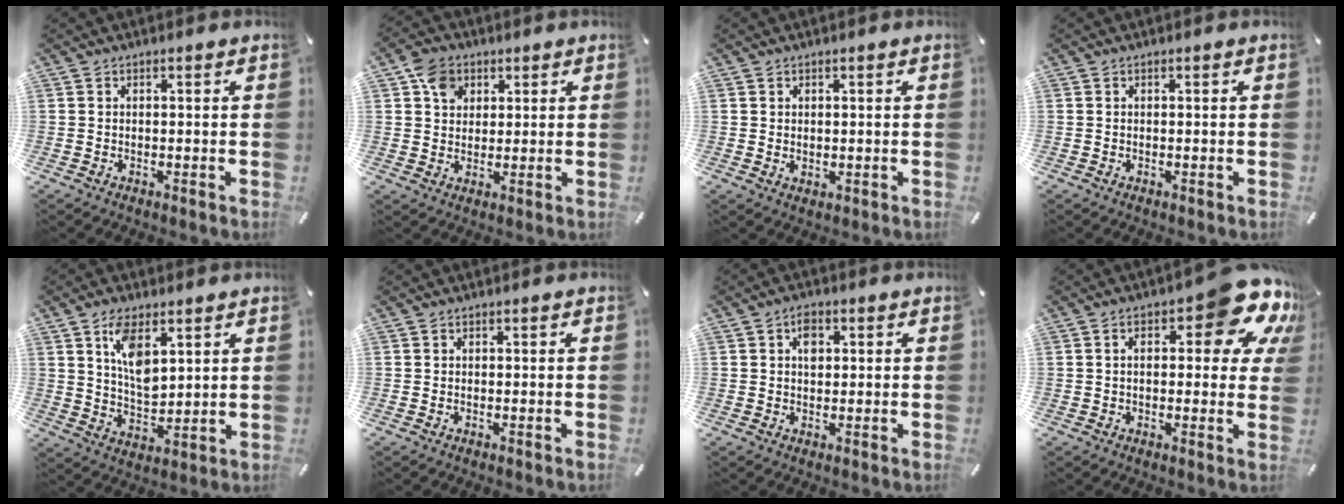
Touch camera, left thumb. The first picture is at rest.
{"total": 6.9, "force": [2.4, 5.9, 2.5], "torque": [-0.039, 0.009, 0.046]}
{"total": 1.1, "force": [0.8, 0.7, 0.0], "torque": [0.000, 0.003, 0.014]}
{"total": 0.0}
{"total": 9.7, "force": [4.8, 5.3, 6.5], "torque": [-0.108, -0.015, 0.085]}
{"total": 0.0}
{"total": 3.7, "force": [1.0, 2.6, 2.5], "torque": [-0.030, 0.000, 0.010]}
{"total": 15.2, "force": [7.2, 6.6, 11.7], "torque": [-0.146, -0.049, 0.116]}